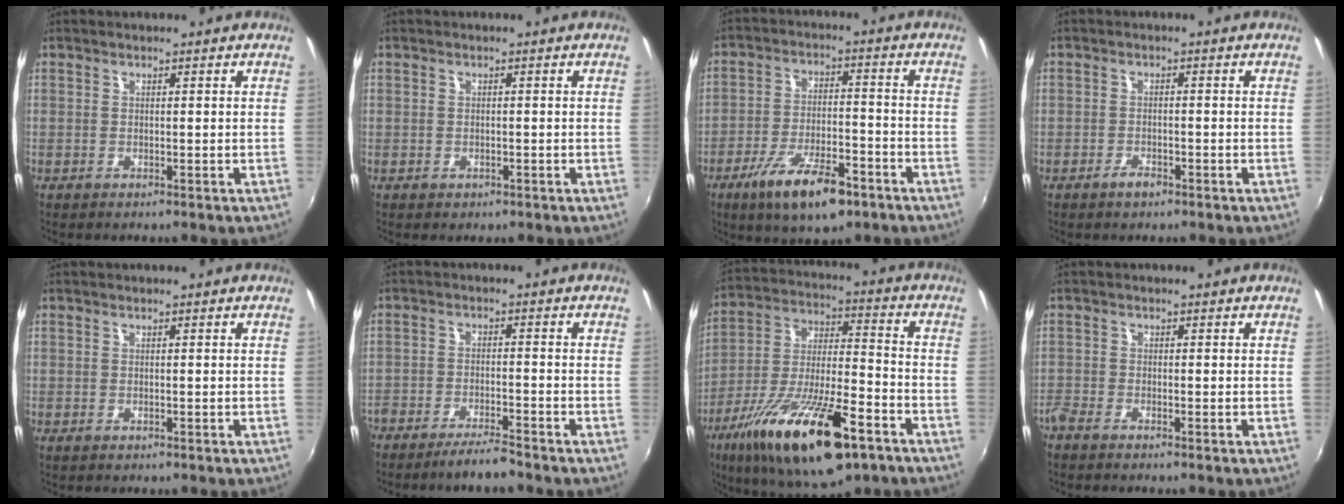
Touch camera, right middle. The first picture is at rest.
{"total": 1.1, "force": [-0.5, 0.9, 0.2], "torque": [-0.002, -0.003, -0.007]}
{"total": 12.9, "force": [-8.1, 4.1, 9.2], "torque": [-0.183, -0.018, -0.137]}
{"total": 1.9, "force": [-1.5, 0.7, 0.9], "torque": [-0.019, -0.001, -0.028]}
{"total": 0.0}
{"total": 6.0, "force": [-5.3, 0.5, 2.6], "torque": [-0.067, -0.003, -0.093]}
{"total": 24.3, "force": [-13.4, 7.5, 18.8], "torque": [-0.342, -0.046, -0.225]}
{"total": 2.3, "force": [-2.1, 0.4, 0.9], "torque": [-0.030, -0.008, -0.045]}